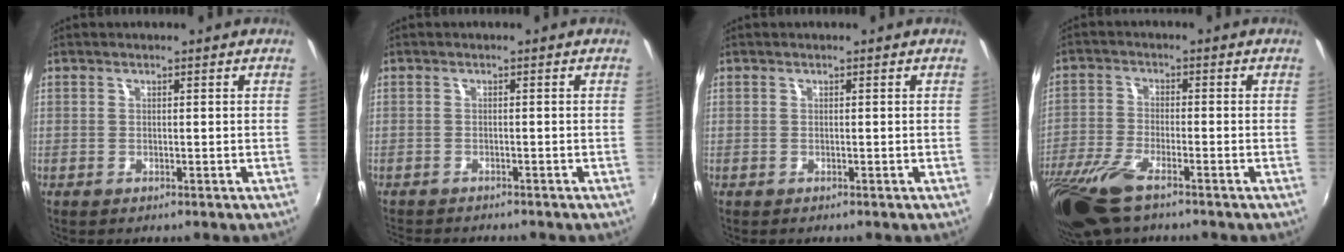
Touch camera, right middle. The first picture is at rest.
{"total": 4.1, "force": [-3.8, 0.7, 1.1], "torque": [-0.033, -0.018, -0.064]}
{"total": 0.0}
{"total": 11.9, "force": [-8.2, 3.6, 7.8], "torque": [-0.183, -0.039, -0.165]}